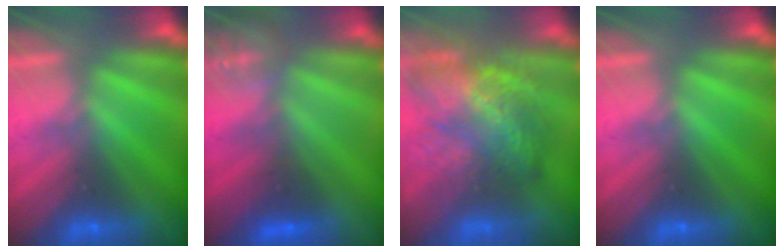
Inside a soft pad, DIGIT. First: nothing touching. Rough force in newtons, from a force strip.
{"total": 3.0}
{"total": 7.7}
{"total": 0.0}